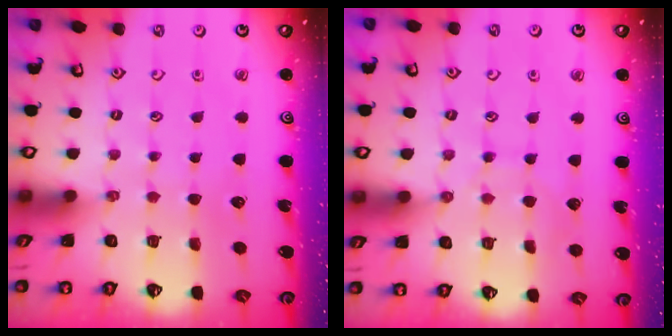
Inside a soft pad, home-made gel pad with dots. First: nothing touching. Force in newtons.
{"total": 6.0, "press": 6.0, "slide": 0.5}